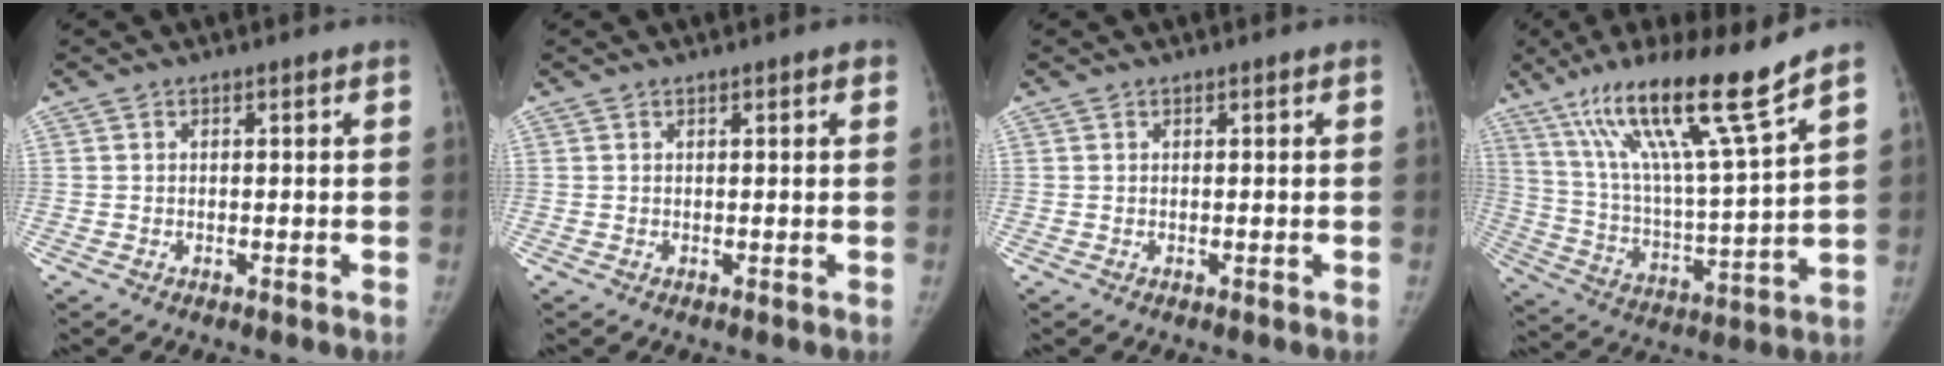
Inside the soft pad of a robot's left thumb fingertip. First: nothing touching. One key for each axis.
{"total": 0.9, "fx": 0.5, "fy": 0.2, "fz": 0.7, "tx": -0.008, "ty": 0.000, "tz": 0.006}
{"total": 0.0}
{"total": 19.7, "fx": 13.4, "fy": 0.5, "fz": 14.4, "tx": -0.238, "ty": -0.063, "tz": 0.241}